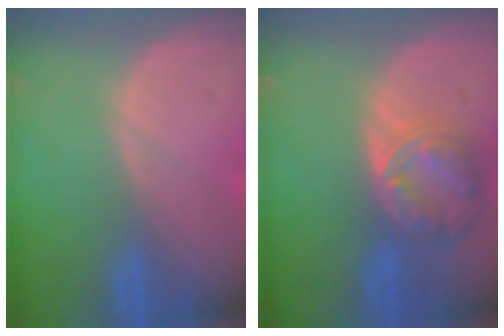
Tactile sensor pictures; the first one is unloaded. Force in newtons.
{"total": 8.2, "press": 7.0, "slide": 4.3}